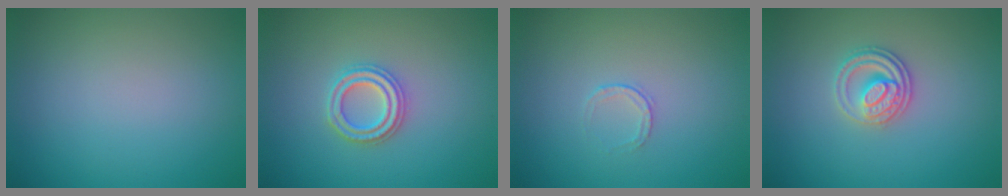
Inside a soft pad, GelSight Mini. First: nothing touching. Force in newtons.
{"total": 2.7, "press": 2.6, "slide": 0.7}
{"total": 0.7, "press": 0.5, "slide": 0.5}
{"total": 2.7, "press": 2.5, "slide": 0.9}